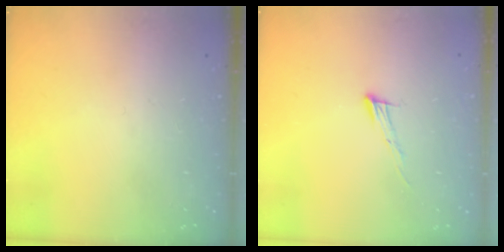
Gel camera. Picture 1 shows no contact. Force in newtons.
{"total": 6.4, "press": 6.4, "slide": 0.4}